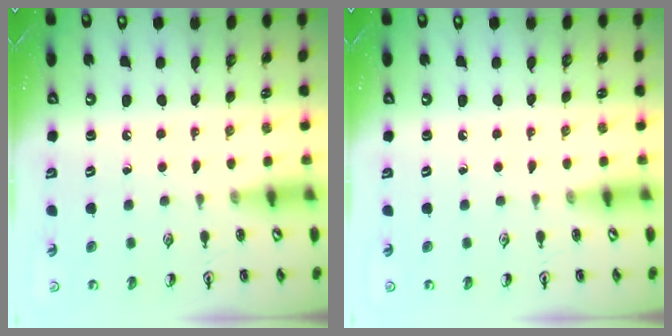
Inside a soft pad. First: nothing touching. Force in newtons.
{"total": 0.0}